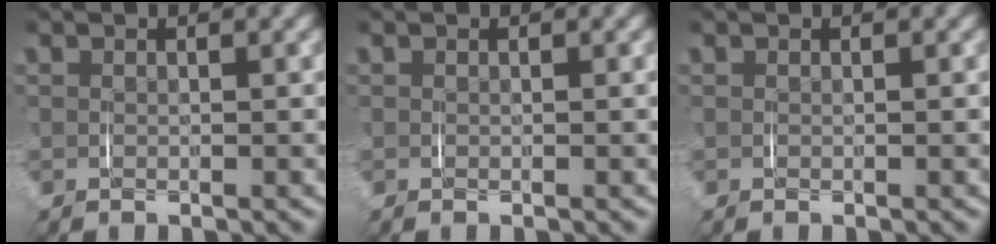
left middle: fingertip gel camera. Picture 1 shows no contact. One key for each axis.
{"total": 0.0}
{"total": 0.0}